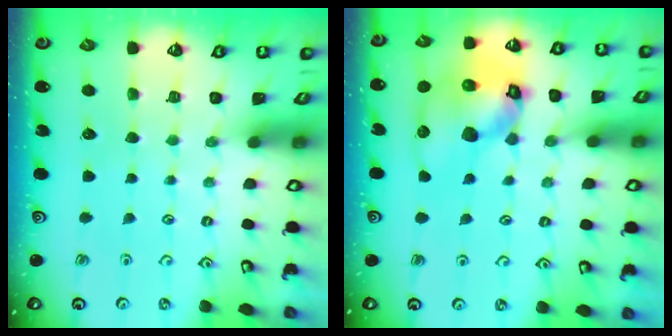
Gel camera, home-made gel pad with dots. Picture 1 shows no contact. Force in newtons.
{"total": 18.7, "press": 18.5, "slide": 2.5}